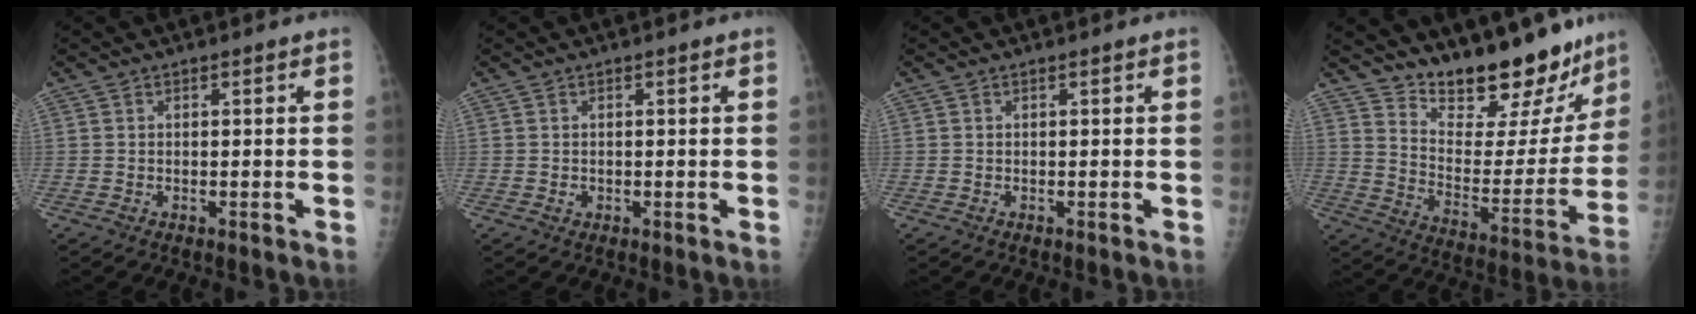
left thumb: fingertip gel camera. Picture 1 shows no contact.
{"total": 0.7, "force": [-0.1, 0.6, 0.2], "torque": [0.000, 0.001, -0.001]}
{"total": 0.0}
{"total": 22.2, "force": [18.8, 7.3, 9.1], "torque": [-0.093, -0.126, 0.275]}